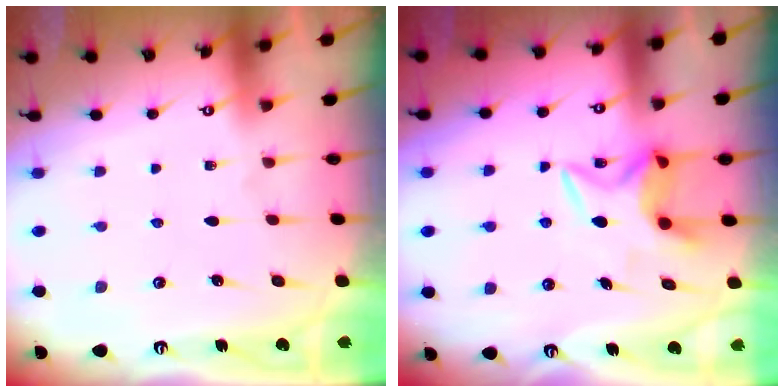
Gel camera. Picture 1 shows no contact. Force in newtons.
{"total": 6.9, "press": 6.9, "slide": 0.3}